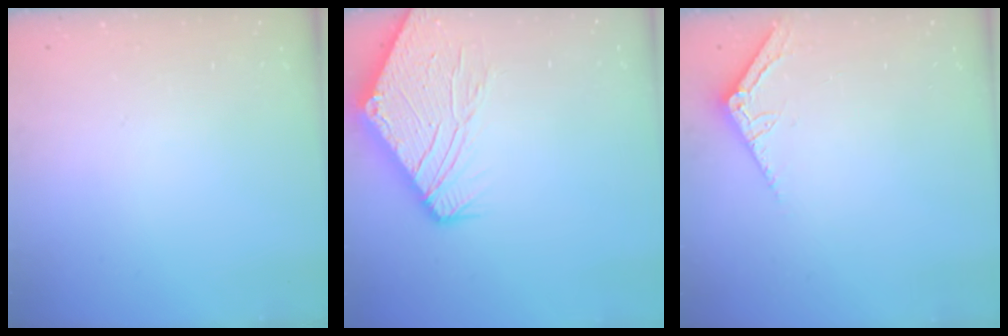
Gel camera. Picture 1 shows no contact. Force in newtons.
{"total": 13.5, "press": 13.4, "slide": 1.8}
{"total": 3.2, "press": 3.2, "slide": 0.3}